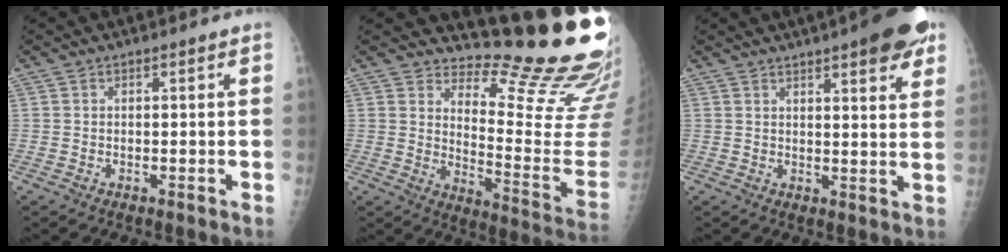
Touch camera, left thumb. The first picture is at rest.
{"total": 20.1, "force": [17.5, 3.6, 9.2], "torque": [-0.085, -0.199, 0.223]}
{"total": 11.9, "force": [7.3, 2.7, 8.9], "torque": [-0.093, -0.023, 0.088]}